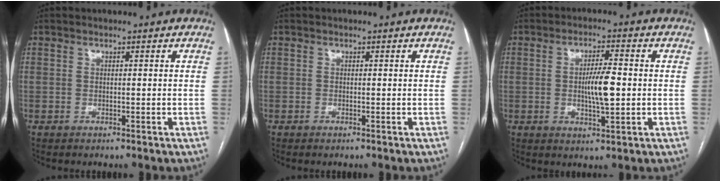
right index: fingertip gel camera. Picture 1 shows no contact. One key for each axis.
{"total": 0.0}
{"total": 6.1, "fx": -0.3, "fy": 1.1, "fz": 6.0, "tx": -0.107, "ty": 0.001, "tz": -0.005}